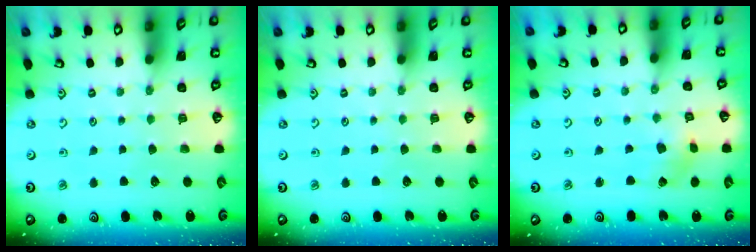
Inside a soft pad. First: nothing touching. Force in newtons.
{"total": 0.0}
{"total": 2.6, "press": 2.6, "slide": 0.4}